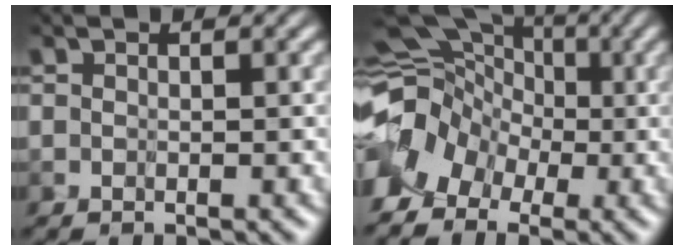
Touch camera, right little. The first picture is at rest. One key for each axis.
{"total": 6.3, "fx": -2.5, "fy": 5.2, "fz": 2.7, "tx": -0.045, "ty": -0.003, "tz": -0.053}